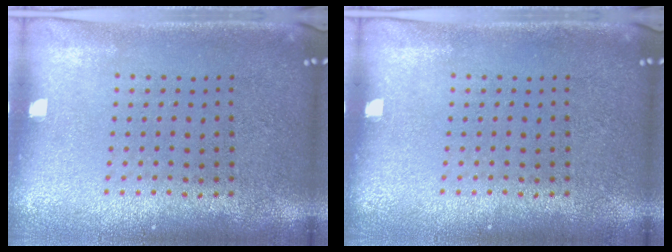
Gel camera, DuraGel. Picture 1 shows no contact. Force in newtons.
{"total": 0.0}